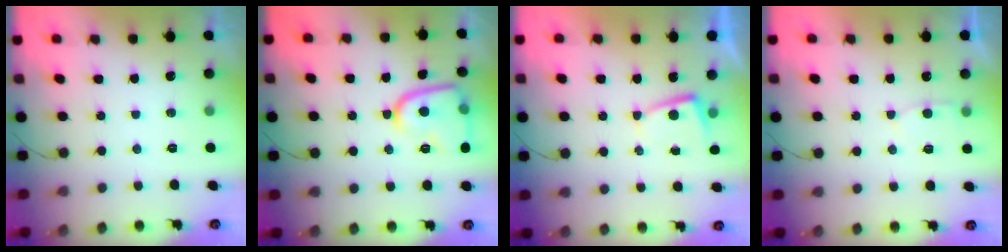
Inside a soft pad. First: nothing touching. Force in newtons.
{"total": 12.0, "press": 12.0, "slide": 0.6}
{"total": 2.8, "press": 2.8, "slide": 0.5}
{"total": 3.0, "press": 3.0, "slide": 0.4}